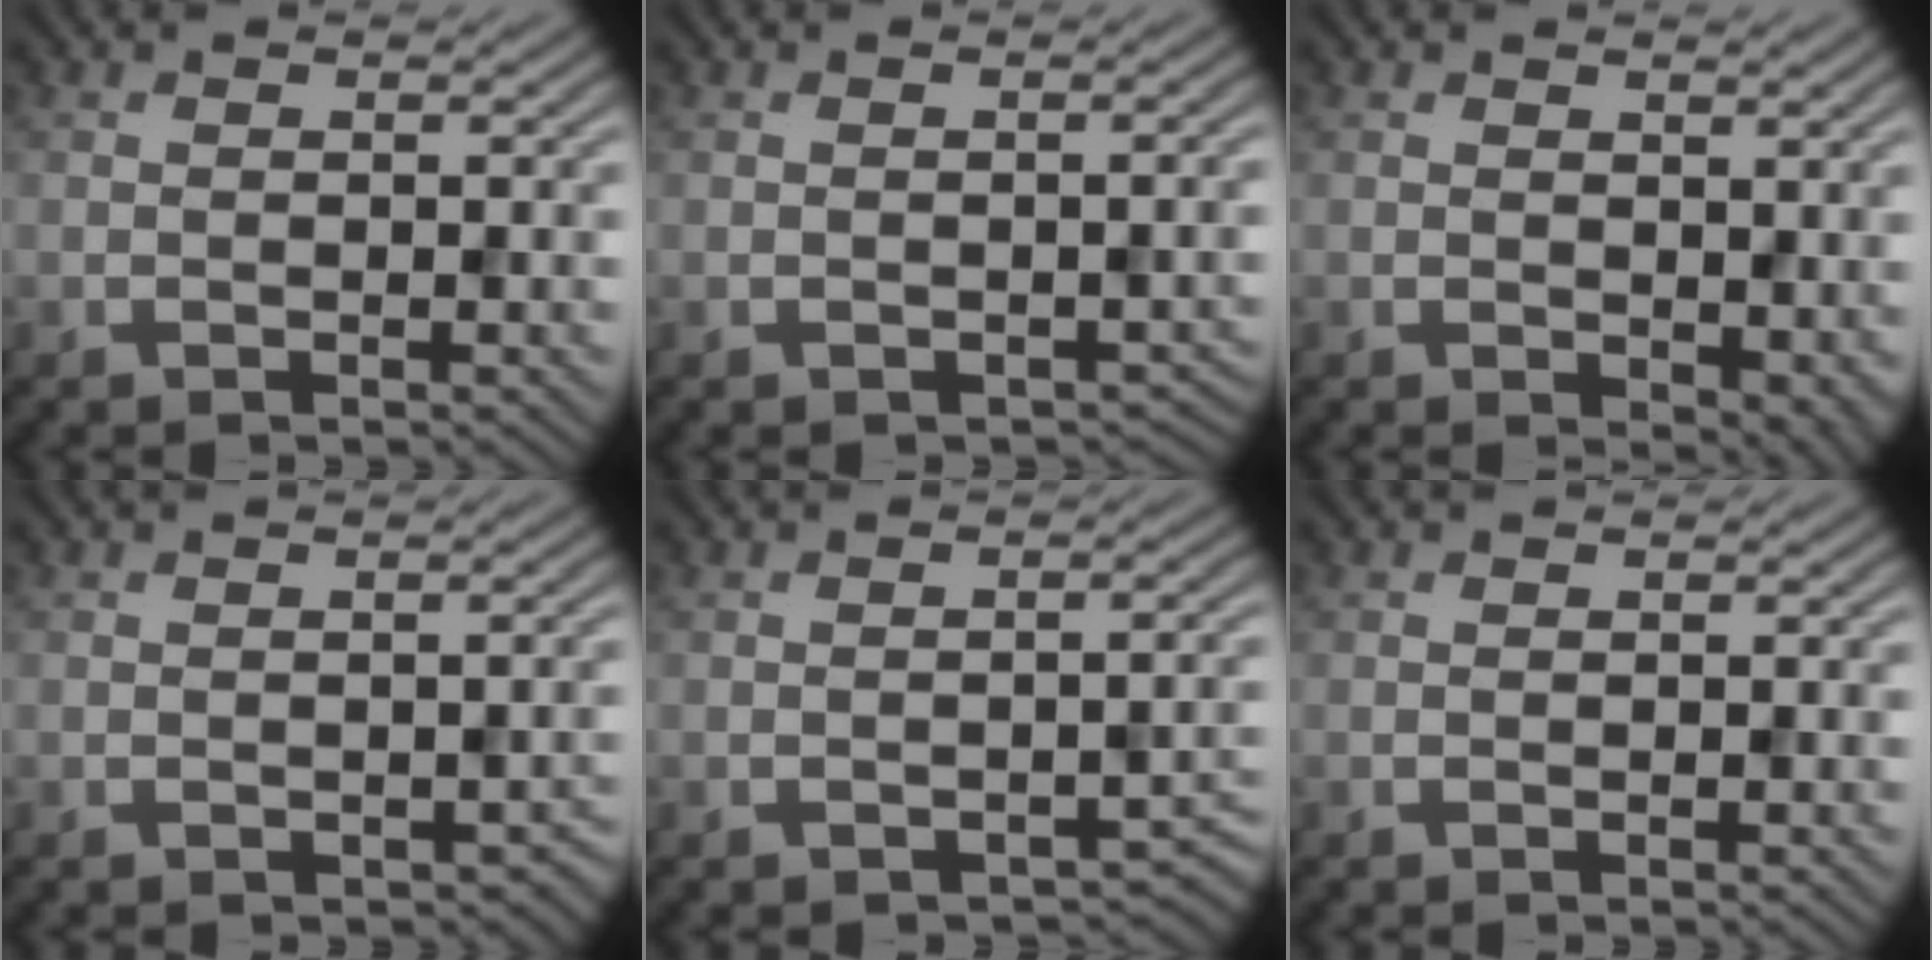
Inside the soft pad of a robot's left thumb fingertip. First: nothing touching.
{"total": 1.8, "force": [-1.0, 1.1, 1.1], "torque": [-0.015, -0.010, -0.007]}
{"total": 3.0, "force": [0.2, 2.0, 2.3], "torque": [-0.033, -0.010, 0.009]}
{"total": 1.8, "force": [-0.7, 1.2, 1.1], "torque": [-0.018, -0.011, -0.005]}
{"total": 3.2, "force": [-1.8, 1.5, 2.1], "torque": [-0.029, -0.006, -0.019]}
{"total": 0.0}